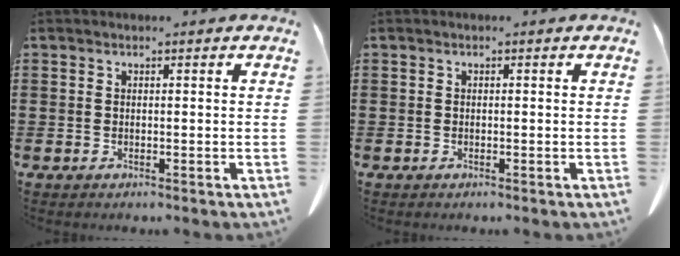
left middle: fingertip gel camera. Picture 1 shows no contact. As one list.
[{"total": 0.0}]